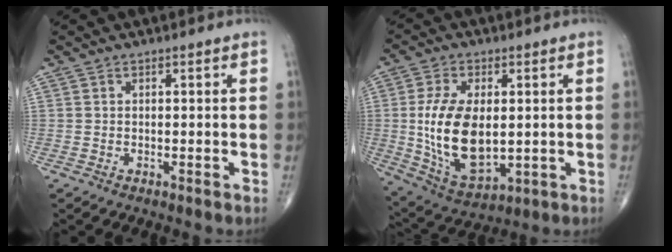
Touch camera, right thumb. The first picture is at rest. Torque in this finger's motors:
{"motor_torque": [1.85, 3.16, 1.75, 0.46, 0.45]}